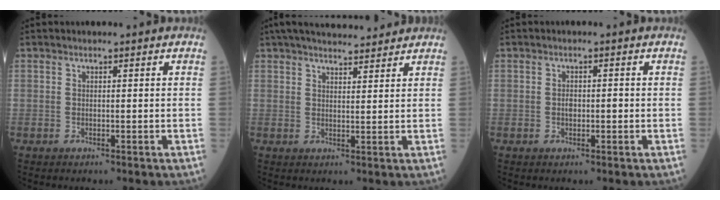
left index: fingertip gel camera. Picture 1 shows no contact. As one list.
[{"total": 12.5, "force": [11.1, 2.3, 5.1], "torque": [-0.076, 0.030, 0.160]}, {"total": 1.6, "force": [-0.2, 0.7, 1.4], "torque": [-0.026, 0.003, -0.002]}]